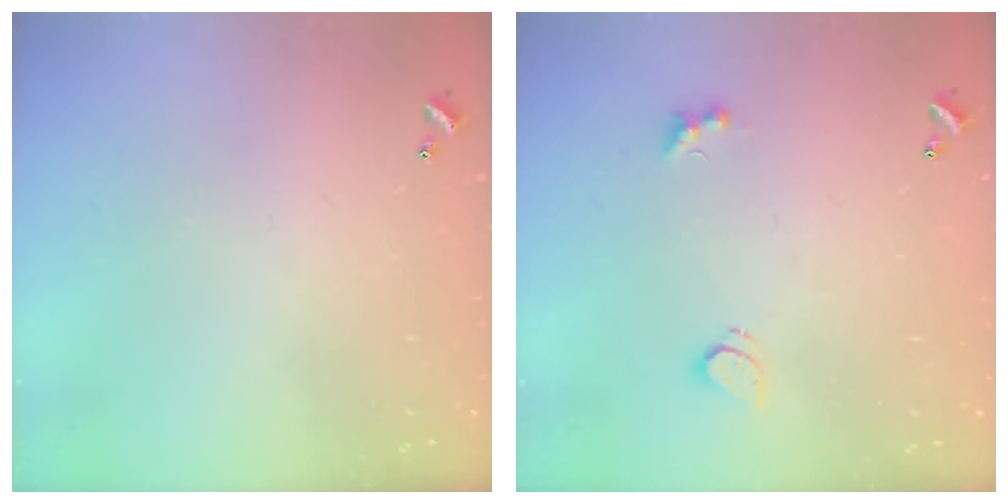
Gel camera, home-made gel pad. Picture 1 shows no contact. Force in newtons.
{"total": 3.0, "press": 2.7, "slide": 1.1}